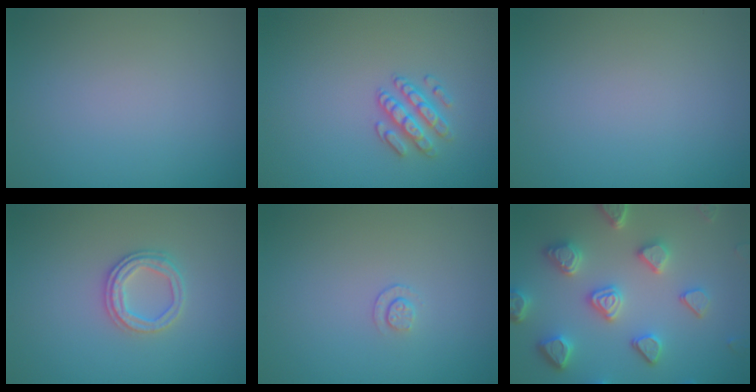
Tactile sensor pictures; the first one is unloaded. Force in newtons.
{"total": 2.5, "press": 2.3, "slide": 0.9}
{"total": 0.0}
{"total": 2.5, "press": 2.4, "slide": 0.8}
{"total": 0.8, "press": 0.5, "slide": 0.7}
{"total": 5.5, "press": 4.9, "slide": 2.5}